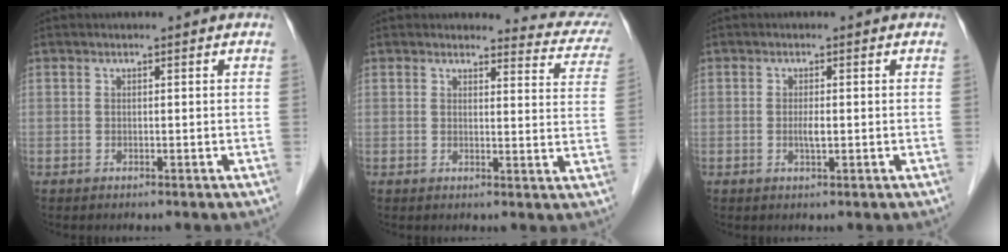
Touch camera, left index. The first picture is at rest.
{"total": 8.4, "force": [8.3, 0.8, -0.2], "torque": [0.017, -0.060, 0.066]}
{"total": 1.5, "force": [-0.2, 0.3, 1.5], "torque": [-0.030, -0.001, -0.003]}